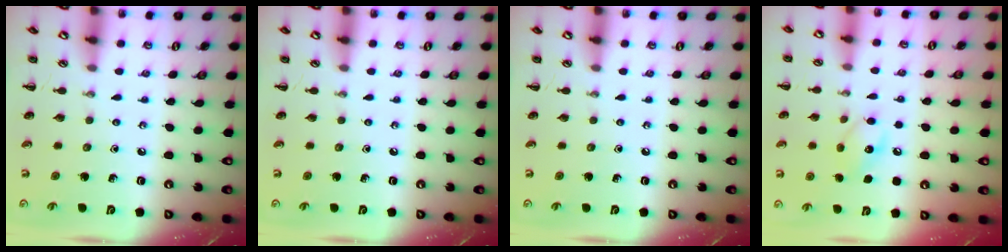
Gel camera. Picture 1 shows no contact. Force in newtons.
{"total": 0.0}
{"total": 0.0}
{"total": 8.8, "press": 8.7, "slide": 1.4}